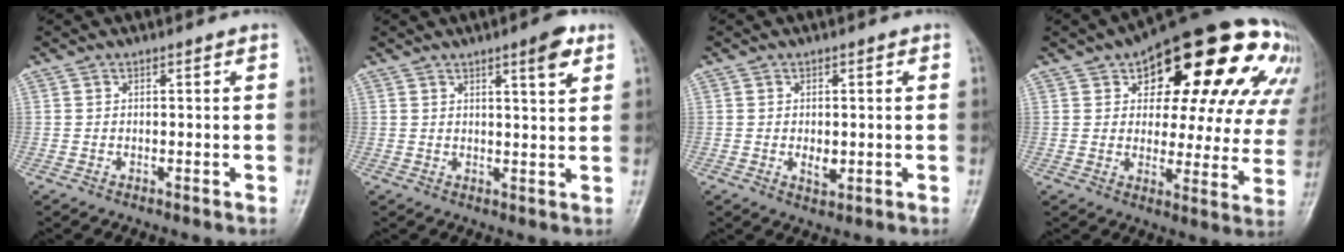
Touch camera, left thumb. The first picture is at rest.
{"total": 5.1, "force": [2.9, 1.0, 4.0], "torque": [-0.052, -0.016, 0.040]}
{"total": 2.9, "force": [-0.2, 1.9, 2.2], "torque": [-0.028, -0.005, -0.002]}
{"total": 28.1, "force": [12.7, 13.2, 21.2], "torque": [-0.238, 0.019, 0.171]}